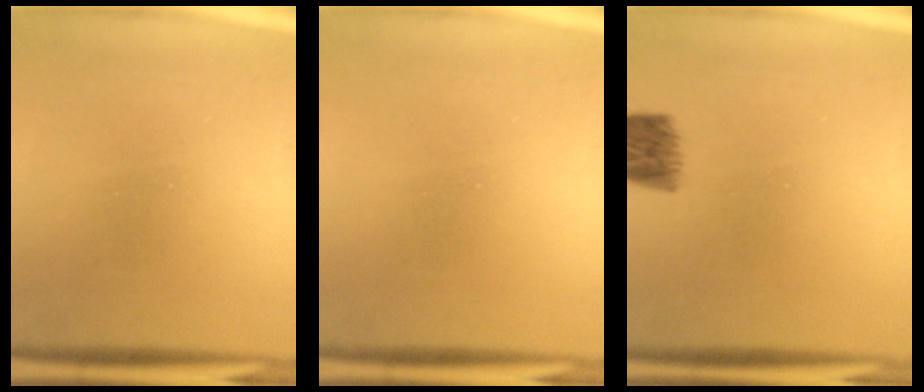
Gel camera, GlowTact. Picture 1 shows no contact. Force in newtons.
{"total": 0.0}
{"total": 5.7}